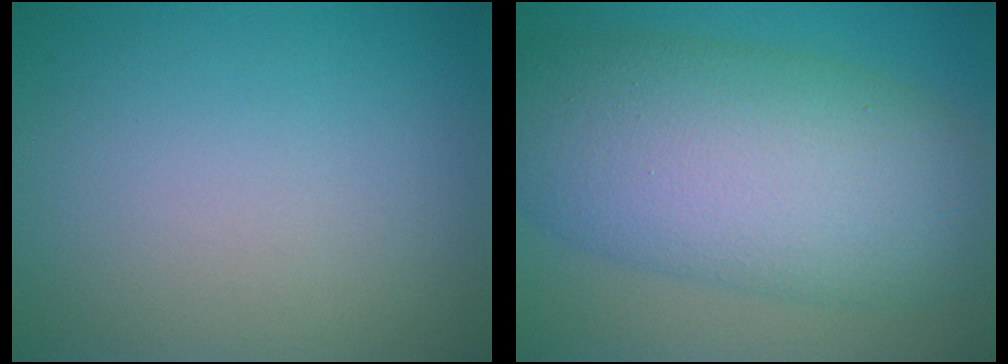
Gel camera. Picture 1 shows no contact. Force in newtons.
{"total": 12.3, "press": 12.3, "slide": 0.3}